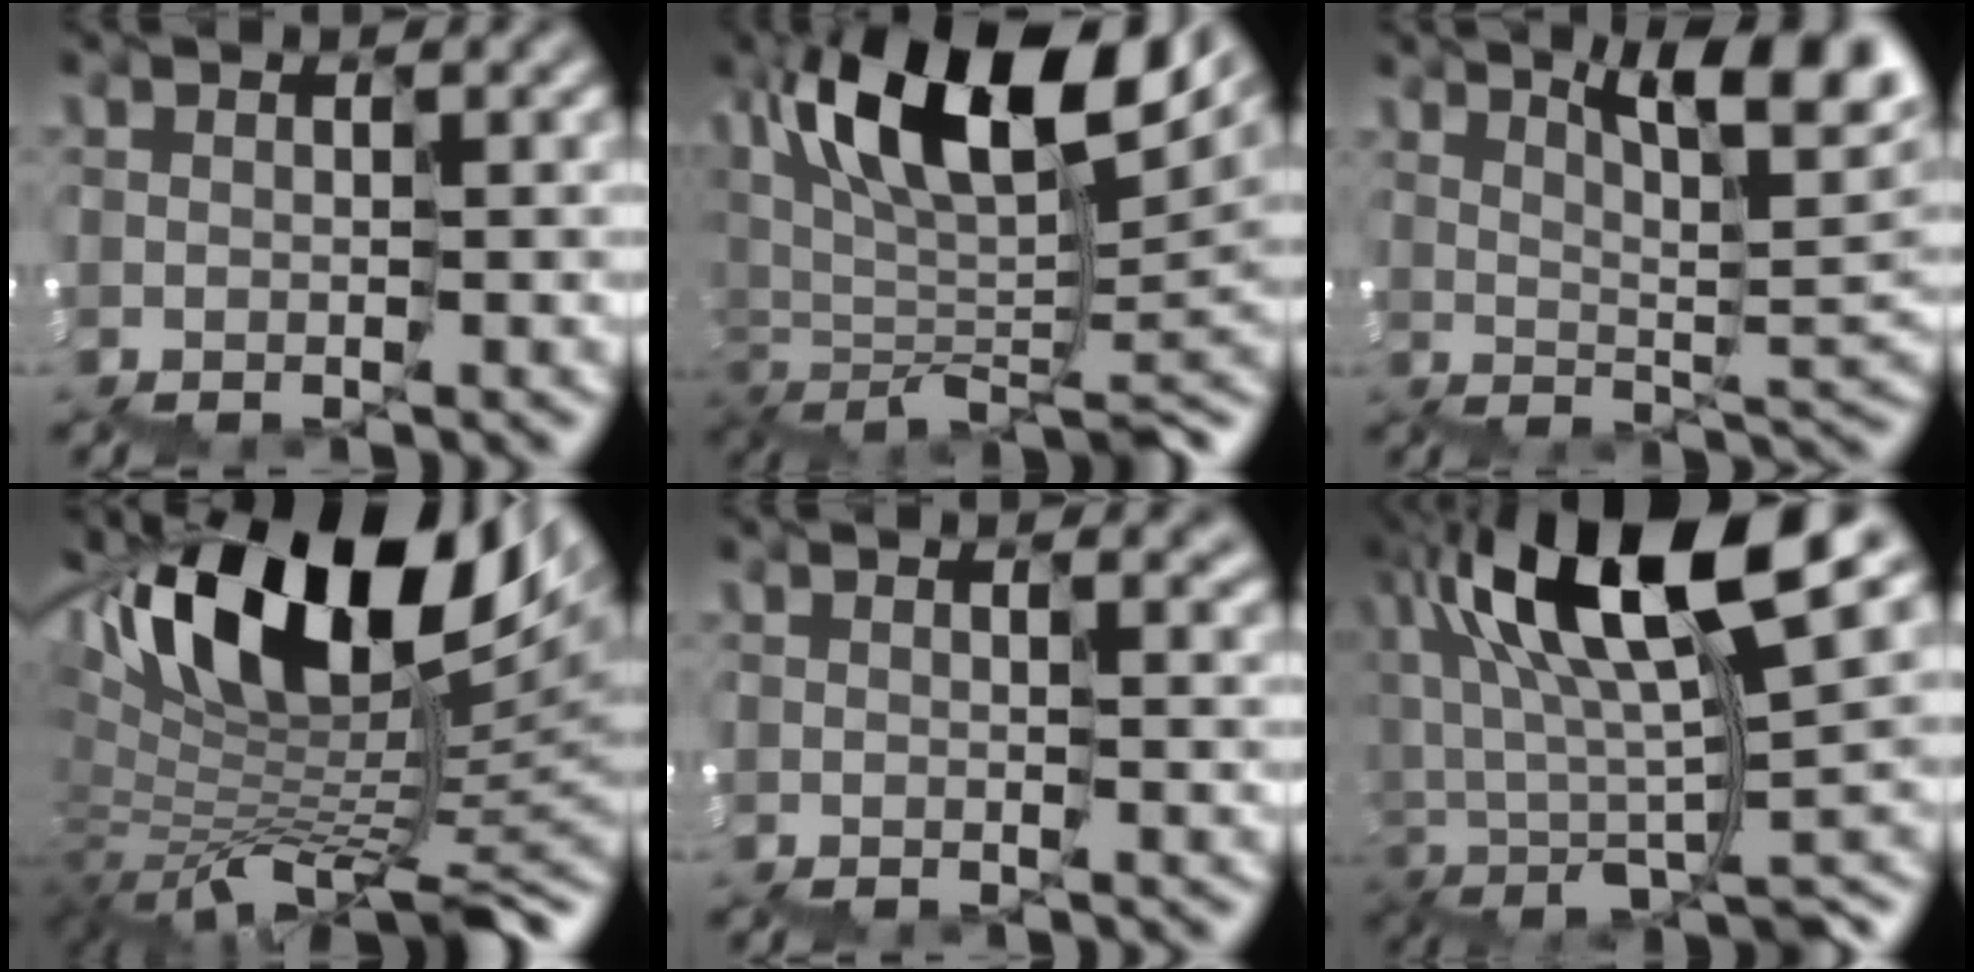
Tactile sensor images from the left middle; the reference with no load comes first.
{"total": 11.1, "force": [5.7, 3.7, 8.8], "torque": [-0.150, 0.014, 0.111]}
{"total": 7.4, "force": [4.5, 1.1, 5.7], "torque": [-0.072, 0.013, 0.078]}
{"total": 12.9, "force": [4.0, 4.9, 11.3], "torque": [-0.185, 0.021, 0.080]}
{"total": 2.4, "force": [1.2, 1.3, 1.6], "torque": [-0.022, -0.007, 0.026]}
{"total": 11.4, "force": [3.9, 1.9, 10.6], "torque": [-0.167, 0.005, 0.084]}